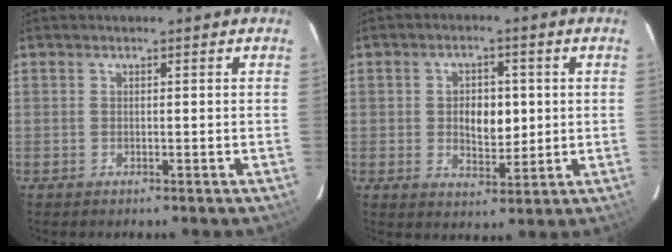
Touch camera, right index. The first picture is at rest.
{"total": 6.6, "force": [0.3, 4.2, 5.1], "torque": [-0.088, 0.005, 0.011]}